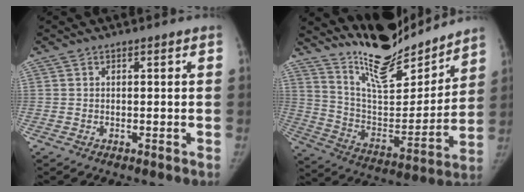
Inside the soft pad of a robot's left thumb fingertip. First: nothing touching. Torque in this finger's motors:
{"motor_torque": [0.50, -0.17, 1.26, -1.51, 0.16]}